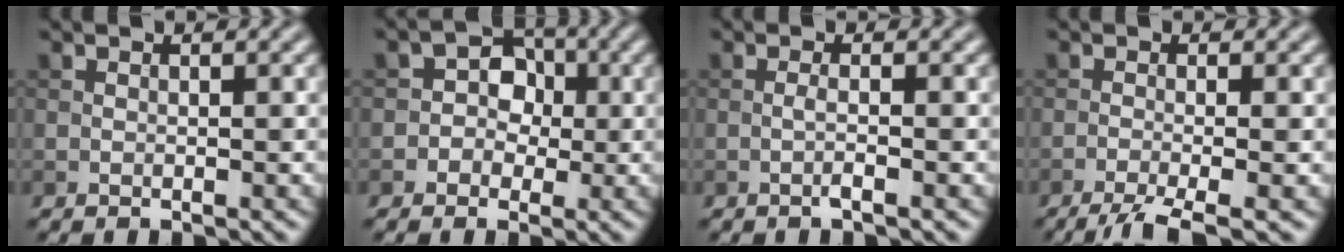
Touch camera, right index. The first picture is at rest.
{"total": 3.1, "force": [-0.3, 2.8, 1.4], "torque": [0.009, 0.005, -0.026]}
{"total": 1.1, "force": [-0.4, 0.0, 1.1], "torque": [-0.022, 0.002, -0.012]}
{"total": 4.3, "force": [-2.8, 0.8, 3.2], "torque": [-0.047, -0.002, -0.059]}